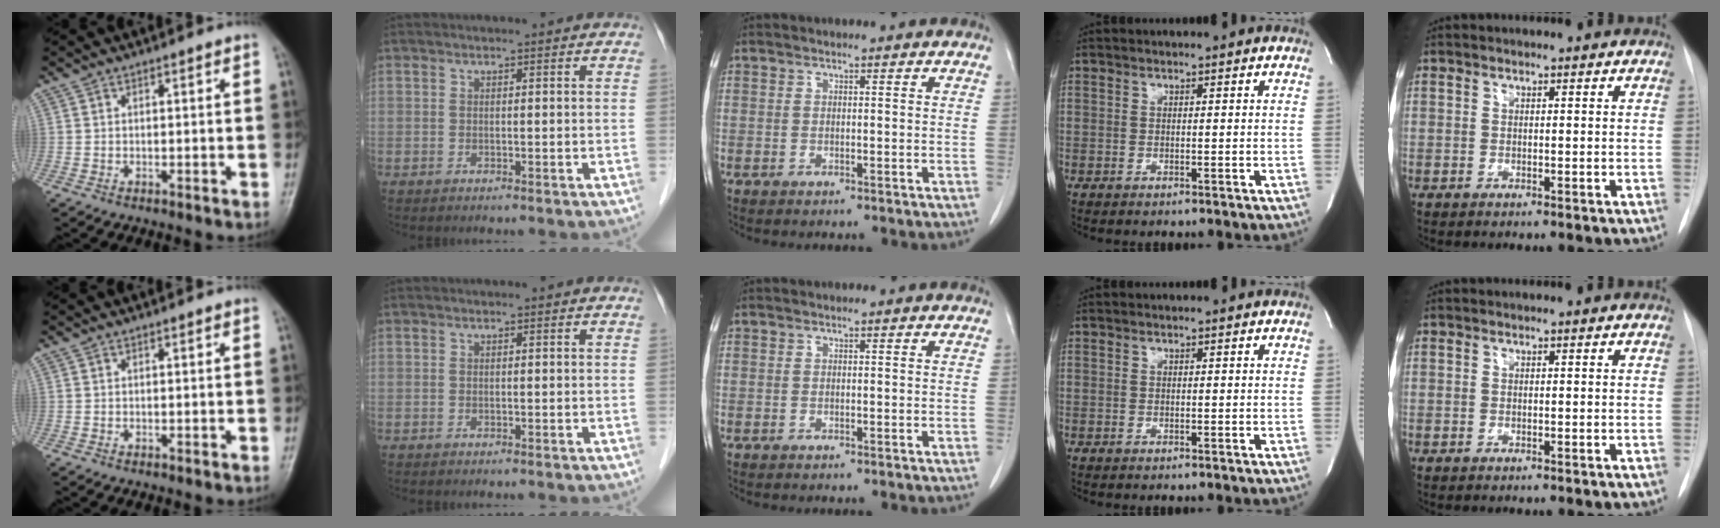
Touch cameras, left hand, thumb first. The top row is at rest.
{}